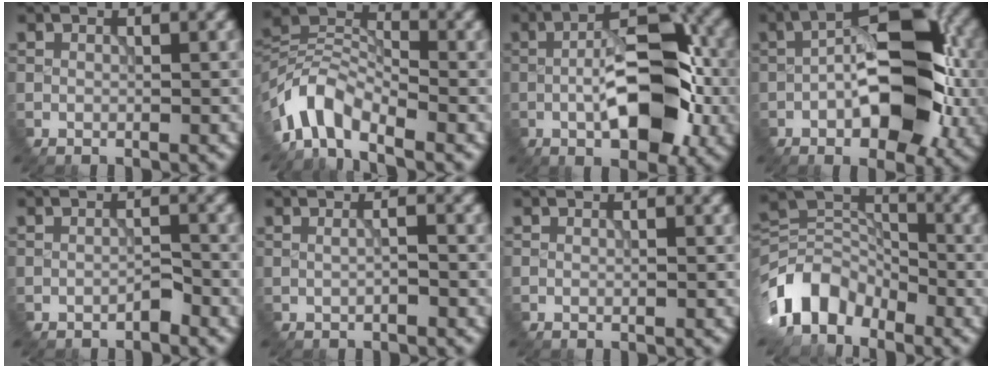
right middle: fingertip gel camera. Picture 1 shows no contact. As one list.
[{"total": 6.1, "force": [-4.3, 2.6, 3.4], "torque": [-0.060, 0.002, -0.096]}, {"total": 9.4, "force": [-2.2, 3.9, 8.3], "torque": [-0.127, 0.016, -0.039]}, {"total": 11.2, "force": [-2.4, 5.1, 9.7], "torque": [-0.144, 0.015, -0.043]}, {"total": 1.0, "force": [-0.9, 0.2, 0.5], "torque": [-0.009, 0.002, -0.015]}, {"total": 1.1, "force": [0.0, 0.2, 1.1], "torque": [-0.012, -0.010, -0.006]}, {"total": 0.0}, {"total": 7.3, "force": [-4.7, 4.3, 3.5], "torque": [-0.068, 0.002, -0.102]}]